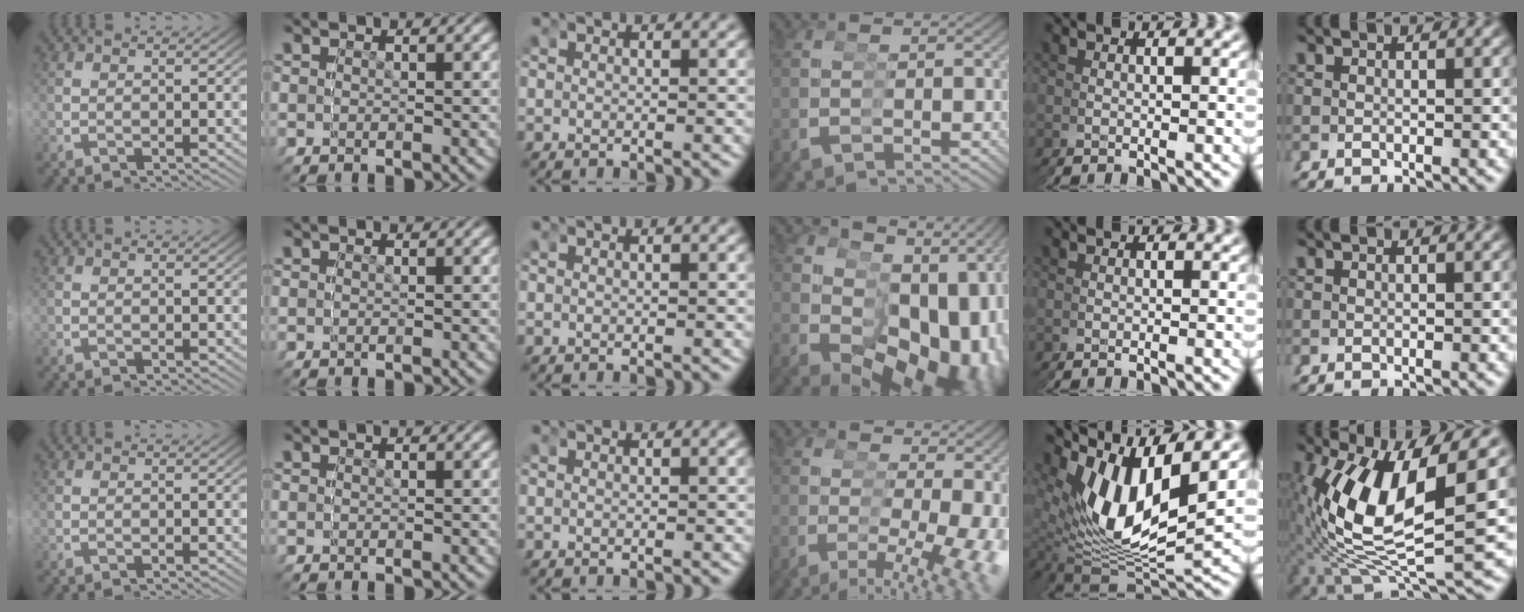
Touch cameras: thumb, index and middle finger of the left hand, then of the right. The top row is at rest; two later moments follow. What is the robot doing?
{"motion": "grasp_and_lifting", "object": "condiment"}